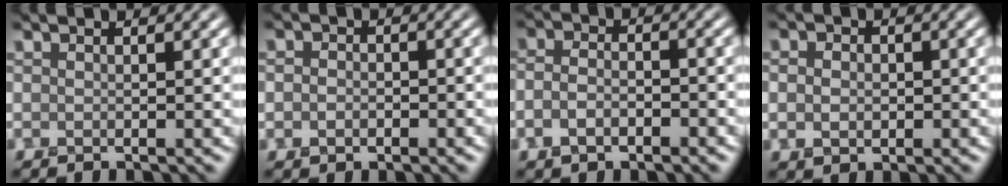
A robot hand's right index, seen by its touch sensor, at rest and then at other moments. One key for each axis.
{"total": 1.7, "fx": -0.4, "fy": 1.4, "fz": 0.9, "tx": -0.004, "ty": -0.001, "tz": -0.014}
{"total": 2.8, "fx": -1.2, "fy": 1.7, "fz": 1.9, "tx": -0.037, "ty": -0.001, "tz": -0.028}
{"total": 2.6, "fx": 0.0, "fy": 2.2, "fz": 1.5, "tx": -0.022, "ty": 0.005, "tz": -0.009}